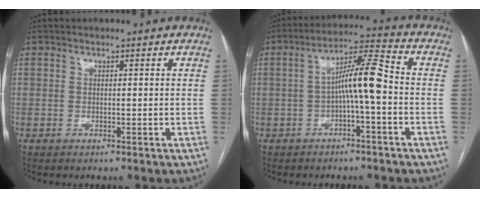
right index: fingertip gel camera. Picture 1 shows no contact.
{"total": 8.1, "force": [-1.2, 0.5, 8.0], "torque": [-0.138, 0.027, -0.023]}